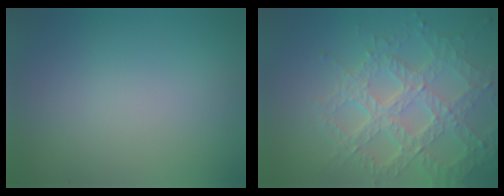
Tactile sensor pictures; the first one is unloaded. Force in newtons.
{"total": 7.0, "press": 5.2, "slide": 4.7}